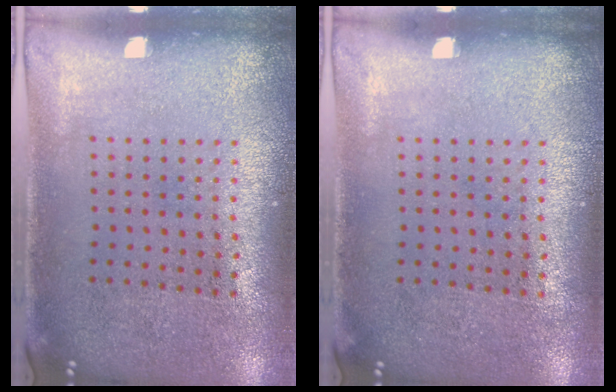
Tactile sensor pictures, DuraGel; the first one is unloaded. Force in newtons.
{"total": 0.0}